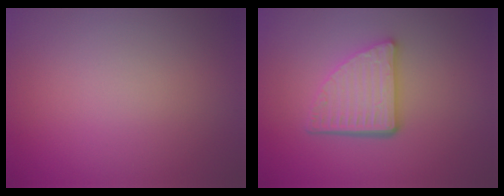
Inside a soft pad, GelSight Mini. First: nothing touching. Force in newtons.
{"total": 4.6, "press": 3.4, "slide": 3.1}